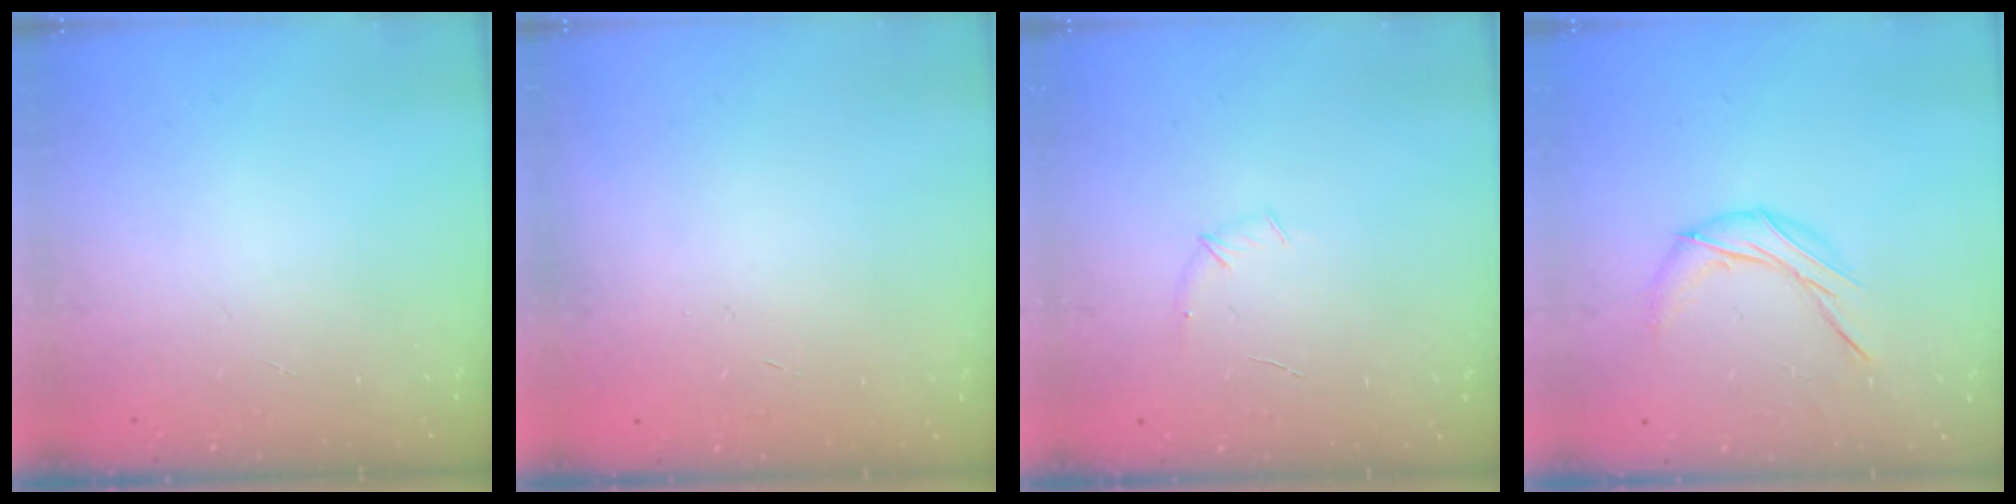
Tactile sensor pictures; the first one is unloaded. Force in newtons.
{"total": 0.6, "press": 0.5, "slide": 0.2}
{"total": 5.0, "press": 4.8, "slide": 1.4}
{"total": 7.8, "press": 7.8, "slide": 0.1}